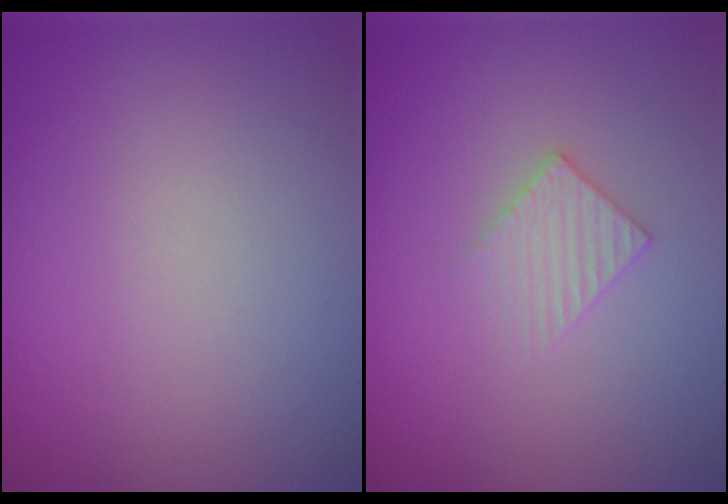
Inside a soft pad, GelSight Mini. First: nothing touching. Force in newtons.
{"total": 1.9, "press": 1.9, "slide": 0.2}